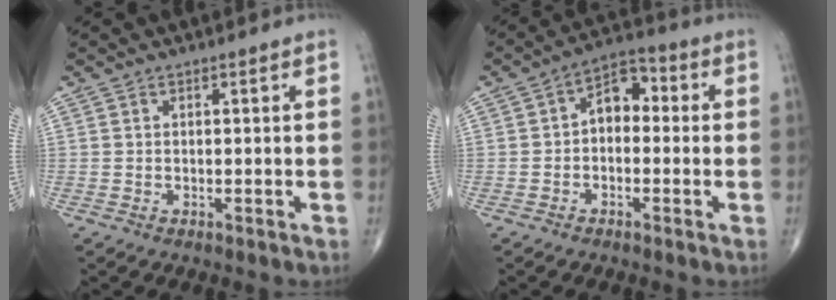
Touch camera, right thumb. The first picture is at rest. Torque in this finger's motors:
{"motor_torque": [-0.06, 0.28, 0.61, 0.03, 0.02]}